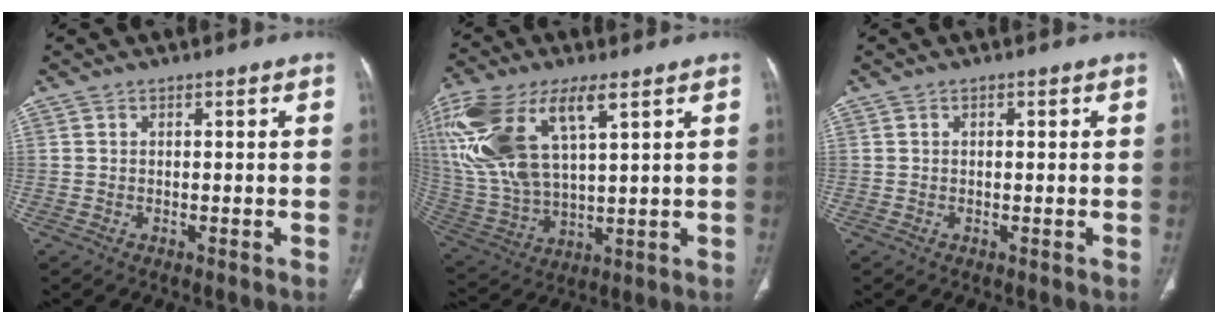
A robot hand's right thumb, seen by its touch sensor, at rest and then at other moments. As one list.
[{"total": 21.9, "force": [9.0, 9.6, 17.5], "torque": [-0.390, -0.011, 0.180]}, {"total": 0.7, "force": [0.3, 0.3, 0.5], "torque": [-0.010, 0.004, 0.005]}]